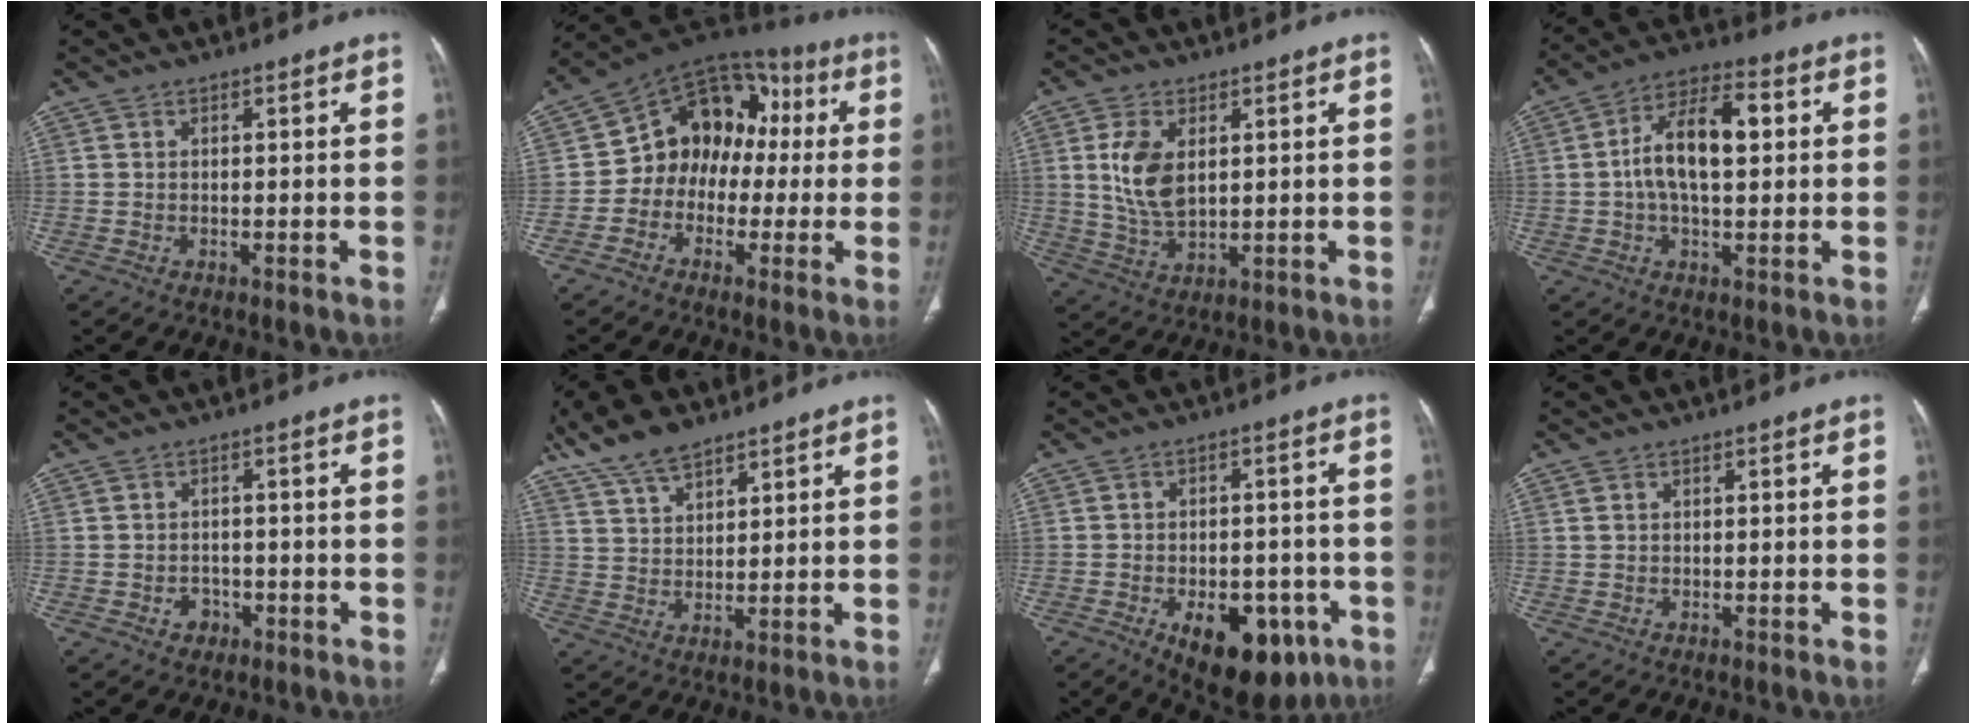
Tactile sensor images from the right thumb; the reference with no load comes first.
{"total": 14.8, "force": [-0.8, 11.8, 9.0], "torque": [-0.081, 0.054, -0.028]}
{"total": 13.4, "force": [3.8, 7.3, 10.6], "torque": [-0.209, -0.020, 0.087]}
{"total": 12.7, "force": [1.4, 6.3, 11.0], "torque": [-0.191, 0.026, 0.018]}
{"total": 2.7, "force": [-1.1, 2.3, 1.0], "torque": [-0.001, 0.011, -0.012]}
{"total": 9.0, "force": [6.9, 3.5, 4.6], "torque": [-0.079, -0.020, 0.135]}
{"total": 15.0, "force": [-6.6, 8.5, 10.4], "torque": [-0.117, 0.020, -0.078]}
{"total": 0.7, "force": [0.3, 0.5, 0.4], "torque": [-0.008, 0.005, 0.010]}